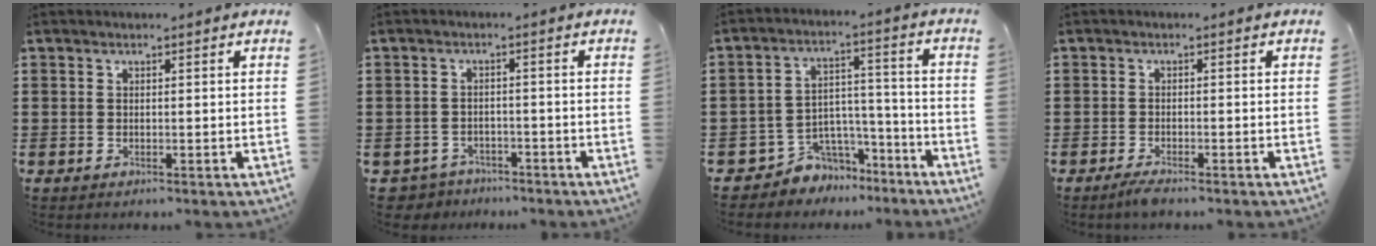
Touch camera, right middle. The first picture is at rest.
{"total": 3.0, "force": [-2.9, 0.9, -0.2], "torque": [-0.014, -0.002, -0.067]}
{"total": 6.3, "force": [-5.3, 3.4, 0.1], "torque": [-0.018, 0.016, -0.105]}
{"total": 1.6, "force": [-1.3, 0.0, 0.9], "torque": [-0.023, -0.004, -0.027]}